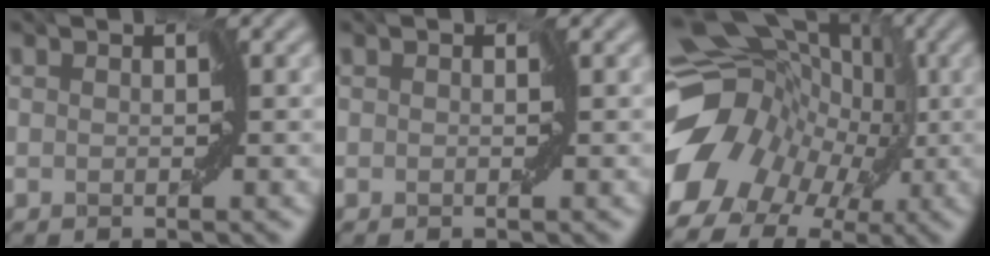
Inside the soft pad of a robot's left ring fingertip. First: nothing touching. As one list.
[{"total": 0.0}, {"total": 14.2, "force": [-2.0, 11.3, 8.4], "torque": [-0.165, -0.006, -0.034]}]